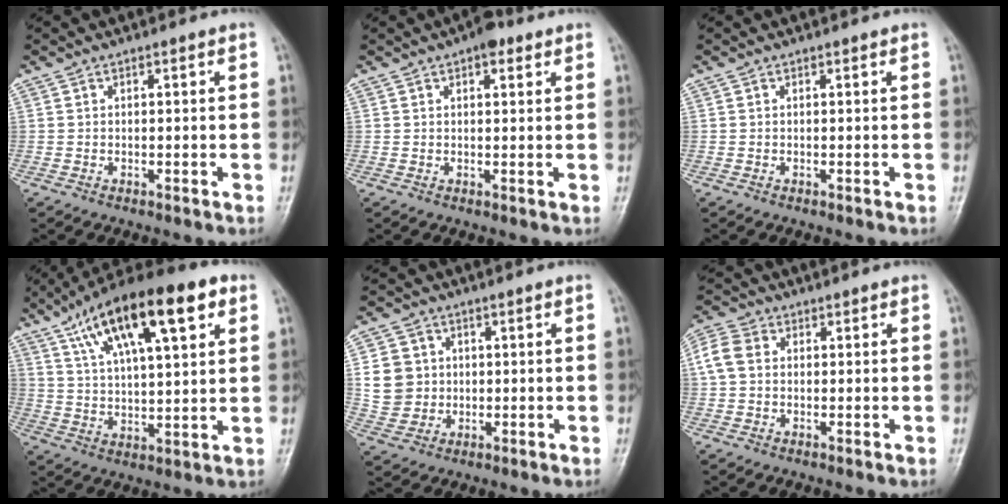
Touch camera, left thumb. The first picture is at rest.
{"total": 4.0, "force": [2.2, 1.9, 2.8], "torque": [-0.025, -0.002, 0.025]}
{"total": 0.0}
{"total": 21.4, "force": [10.5, 7.1, 17.2], "torque": [-0.271, -0.003, 0.177]}
{"total": 7.9, "force": [1.2, 7.4, 2.7], "torque": [-0.028, -0.001, 0.024]}
{"total": 5.9, "force": [1.1, 4.6, 3.6], "torque": [-0.079, 0.017, 0.016]}